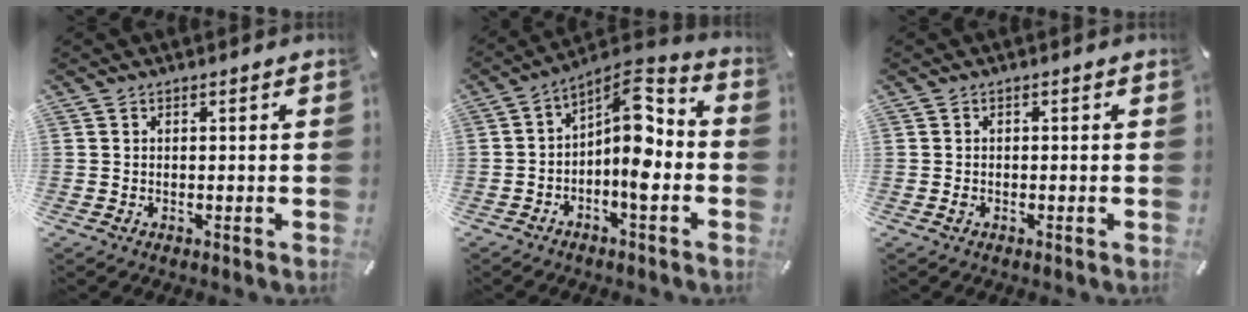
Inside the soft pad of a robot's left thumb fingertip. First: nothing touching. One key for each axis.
{"total": 10.7, "fx": -1.4, "fy": 5.2, "fz": 9.2, "tx": -0.152, "ty": -0.015, "tz": -0.029}
{"total": 0.7, "fx": -0.3, "fy": 0.5, "fz": 0.4, "tx": -0.008, "ty": 0.000, "tz": -0.007}